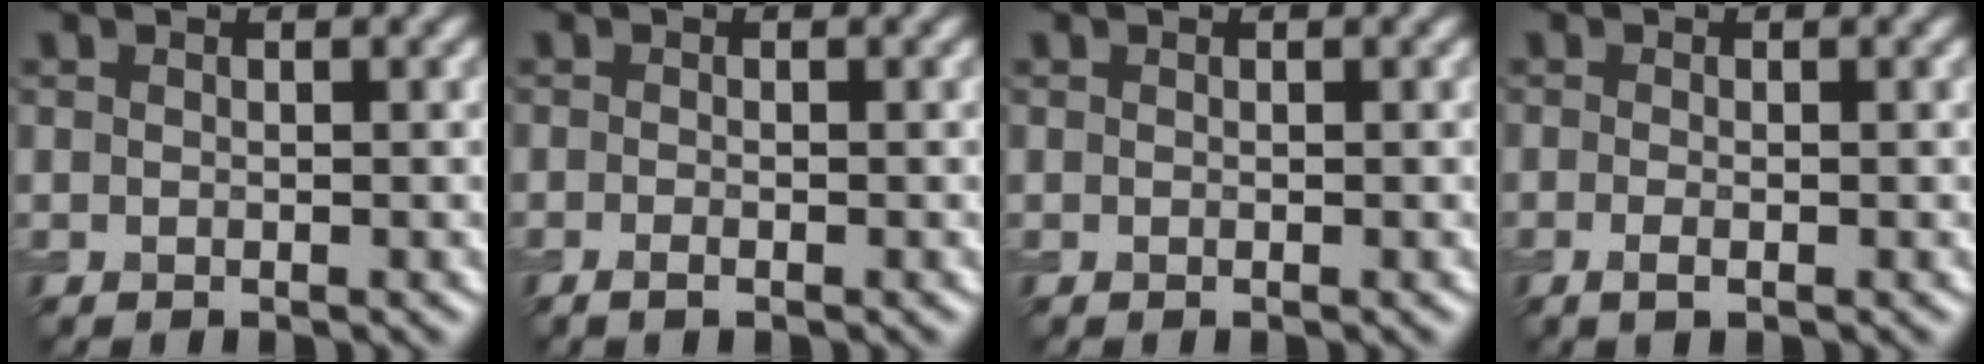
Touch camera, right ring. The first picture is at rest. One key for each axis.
{"total": 0.8, "fx": -0.4, "fy": 0.2, "fz": 0.6, "tx": -0.011, "ty": -0.003, "tz": -0.009}
{"total": 0.0}
{"total": 1.1, "fx": -0.4, "fy": 0.3, "fz": 1.0, "tx": -0.021, "ty": -0.007, "tz": -0.010}